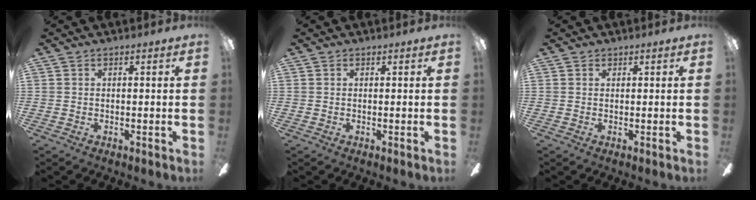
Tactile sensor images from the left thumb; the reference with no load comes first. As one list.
[{"total": 0.0}, {"total": 0.6, "force": [0.5, 0.3, 0.0], "torque": [-0.001, 0.002, 0.008]}]